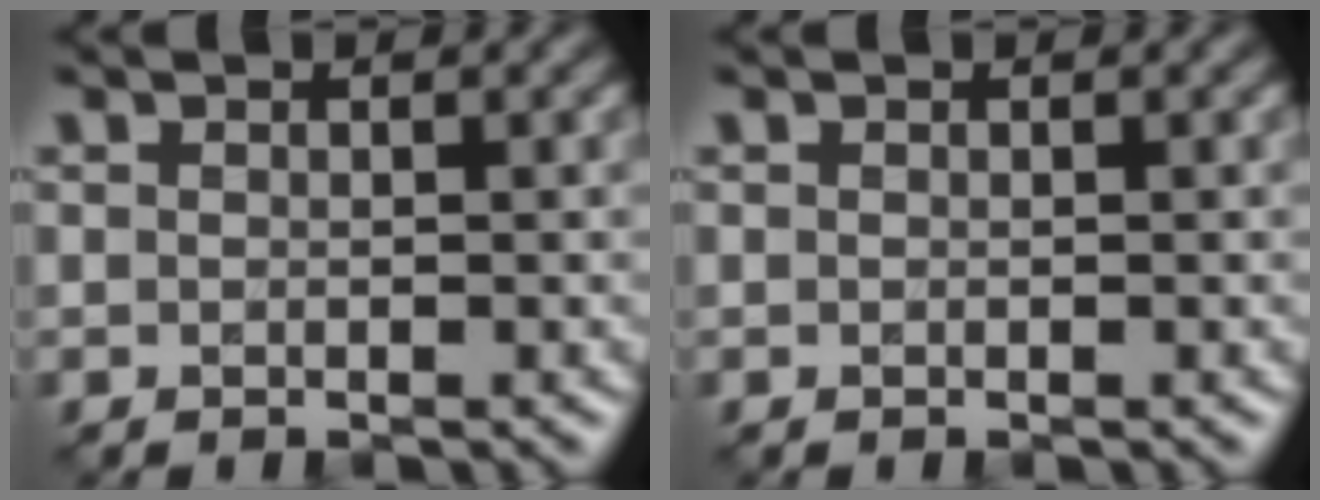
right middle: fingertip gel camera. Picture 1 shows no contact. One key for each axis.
{"total": 0.0}